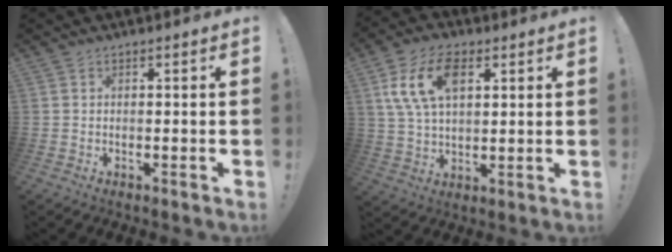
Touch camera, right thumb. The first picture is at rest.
{"total": 14.8, "force": [6.2, 9.3, 9.7], "torque": [-0.177, -0.010, 0.115]}